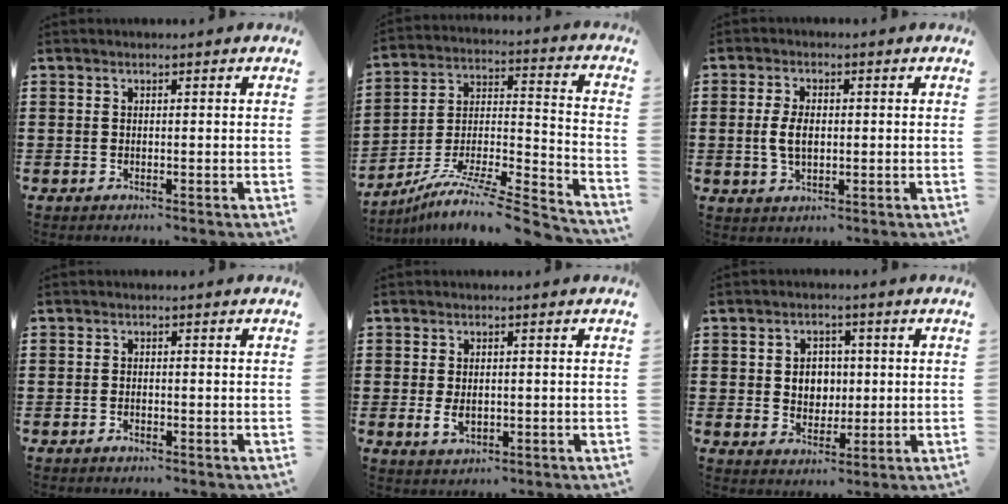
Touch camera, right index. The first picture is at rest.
{"total": 9.4, "force": [-7.9, 0.8, 4.9], "torque": [-0.078, 0.007, -0.158]}
{"total": 4.2, "force": [-0.1, 2.3, 3.5], "torque": [-0.083, 0.001, -0.006]}
{"total": 0.8, "force": [-0.6, 0.4, 0.4], "torque": [-0.009, -0.002, -0.011]}
{"total": 2.6, "force": [-0.3, 1.6, 2.0], "torque": [-0.040, 0.002, -0.004]}
{"total": 4.4, "force": [0.4, 3.9, 1.9], "torque": [-0.036, 0.007, 0.001]}